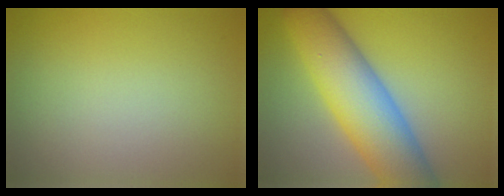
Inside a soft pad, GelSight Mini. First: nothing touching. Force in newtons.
{"total": 10.0, "press": 10.0, "slide": 0.6}